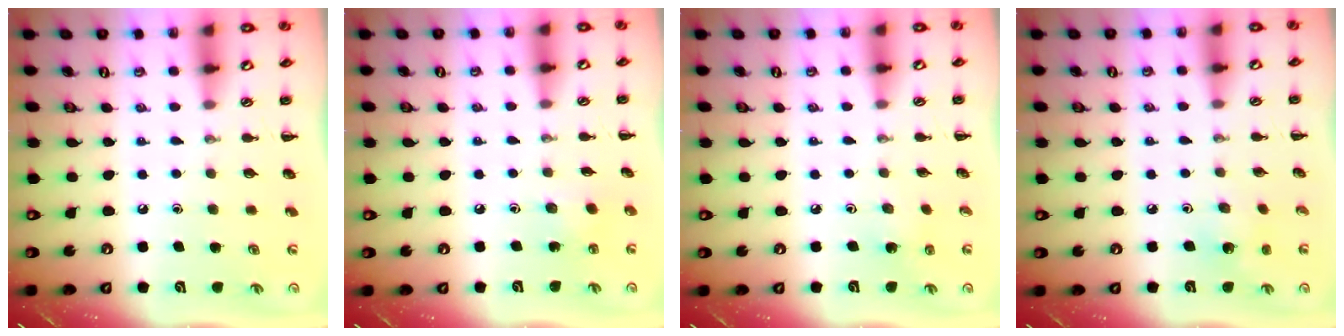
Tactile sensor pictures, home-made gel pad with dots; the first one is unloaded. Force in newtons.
{"total": 3.0, "press": 2.8, "slide": 0.9}
{"total": 1.9, "press": 1.9, "slide": 0.4}
{"total": 1.8, "press": 1.7, "slide": 0.5}